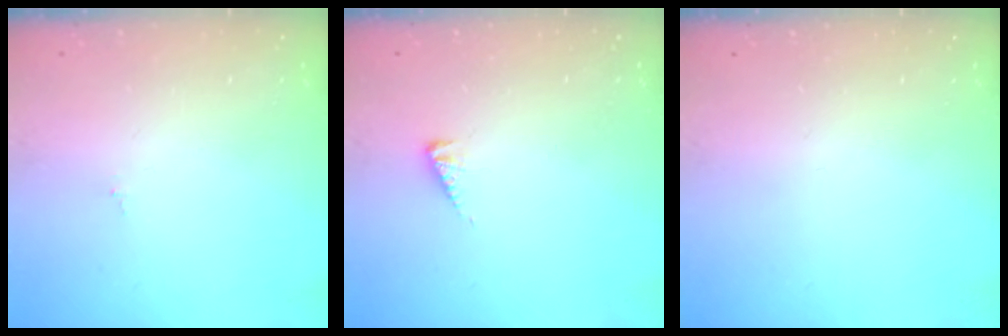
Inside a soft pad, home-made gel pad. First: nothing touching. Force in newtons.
{"total": 2.9, "press": 2.9, "slide": 0.2}
{"total": 0.0}